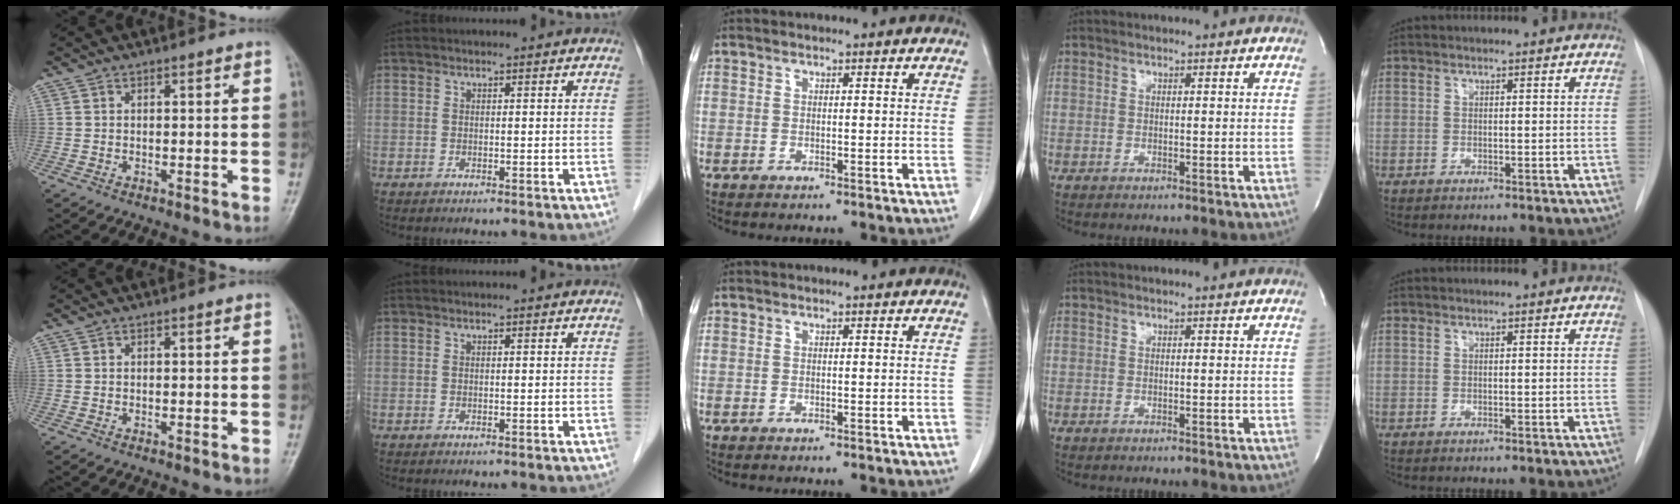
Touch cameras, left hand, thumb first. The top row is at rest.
{}